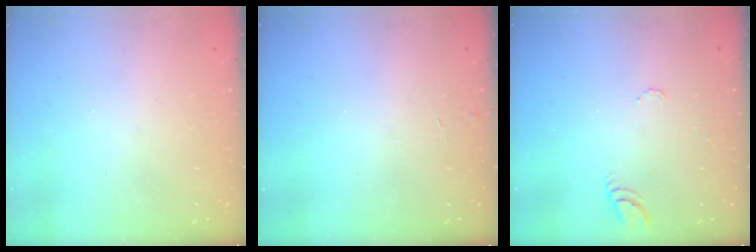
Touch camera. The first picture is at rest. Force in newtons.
{"total": 4.3, "press": 4.2, "slide": 0.4}
{"total": 4.4, "press": 4.4, "slide": 0.5}